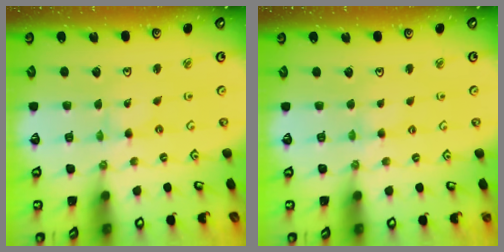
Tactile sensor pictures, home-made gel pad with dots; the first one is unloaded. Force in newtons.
{"total": 1.3, "press": 1.2, "slide": 0.3}